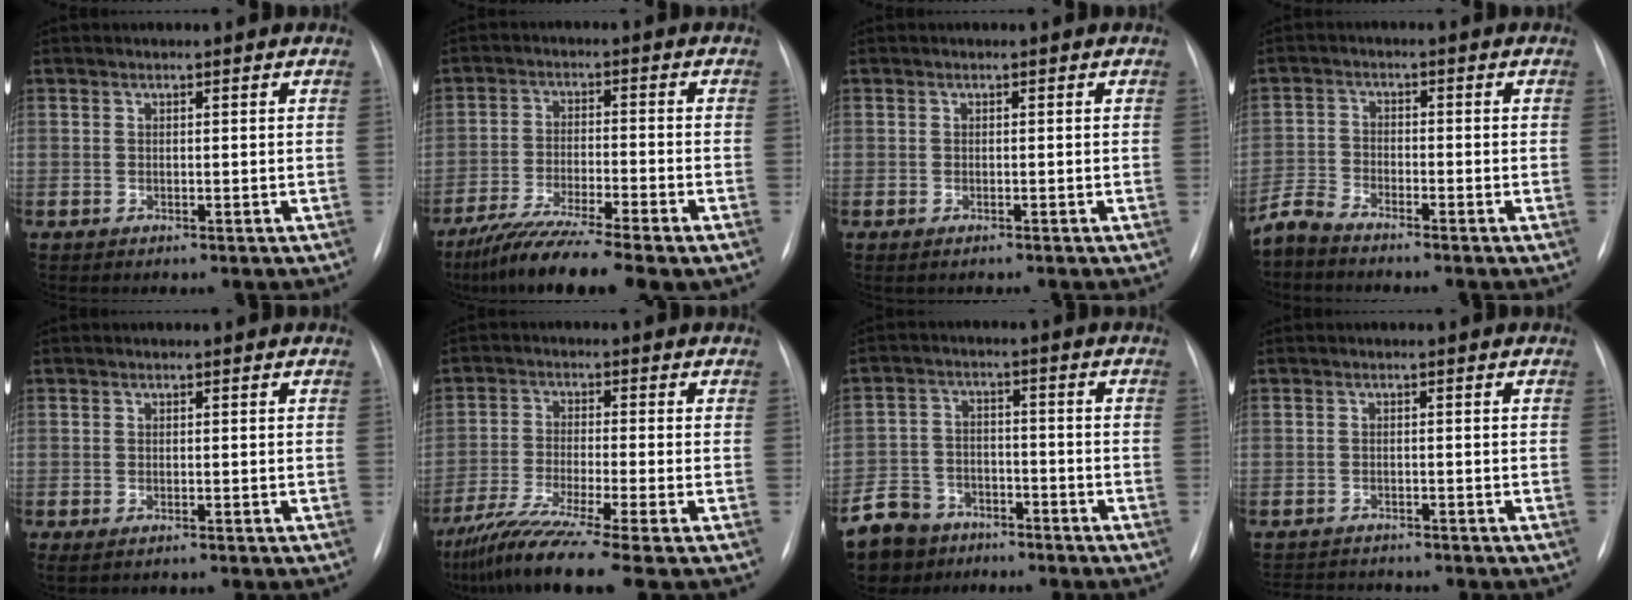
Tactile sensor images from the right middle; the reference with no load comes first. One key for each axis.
{"total": 12.8, "fx": -9.7, "fy": 0.7, "fz": 8.3, "tx": -0.145, "ty": -0.034, "tz": -0.160}
{"total": 0.6, "fx": -0.5, "fy": -0.1, "fz": 0.4, "tx": -0.010, "ty": -0.003, "tz": -0.009}
{"total": 3.6, "fx": -3.6, "fy": 0.1, "fz": 0.7, "tx": -0.016, "ty": -0.015, "tz": -0.076}
{"total": 1.4, "fx": -1.0, "fy": 0.2, "fz": 1.0, "tx": -0.013, "ty": -0.005, "tz": -0.015}
{"total": 12.0, "fx": -9.0, "fy": -1.6, "fz": 7.7, "tx": -0.136, "ty": -0.045, "tz": -0.151}
{"total": 10.4, "fx": -7.8, "fy": 6.6, "fz": 2.2, "tx": -0.064, "ty": 0.003, "tz": -0.133}
{"total": 5.0, "fx": -5.0, "fy": 0.6, "fz": 0.7, "tx": -0.008, "ty": -0.007, "tz": -0.076}